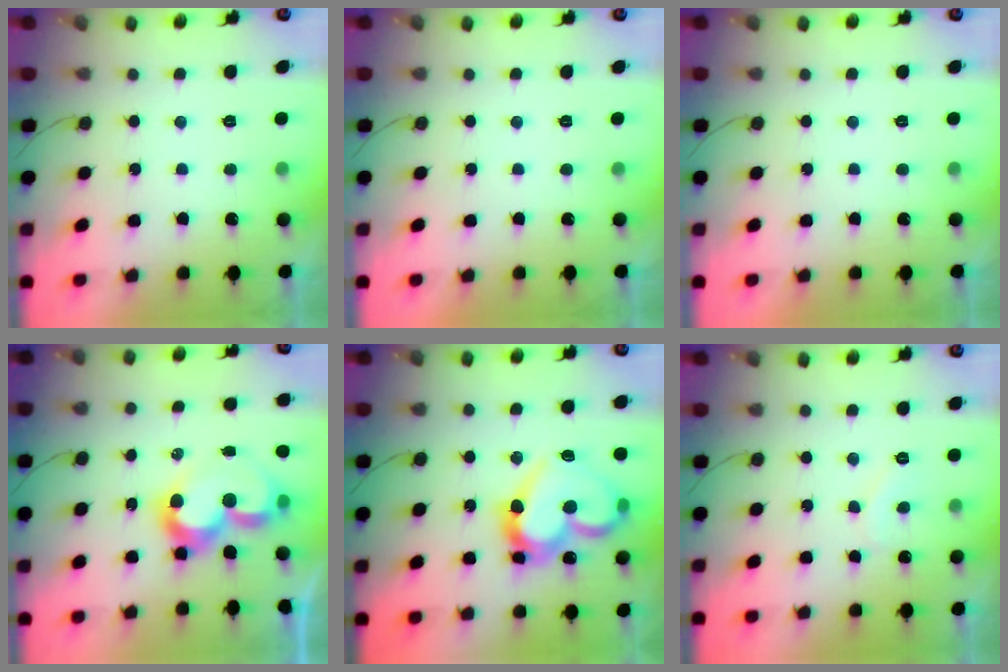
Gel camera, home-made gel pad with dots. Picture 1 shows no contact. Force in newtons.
{"total": 1.7, "press": 1.7, "slide": 0.0}
{"total": 1.8, "press": 1.8, "slide": 0.0}
{"total": 10.6, "press": 10.5, "slide": 1.4}
{"total": 19.7, "press": 19.6, "slide": 2.1}
{"total": 5.8, "press": 5.8, "slide": 0.6}